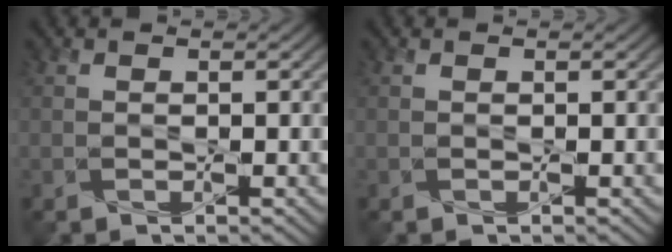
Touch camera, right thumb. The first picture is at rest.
{"total": 0.0}